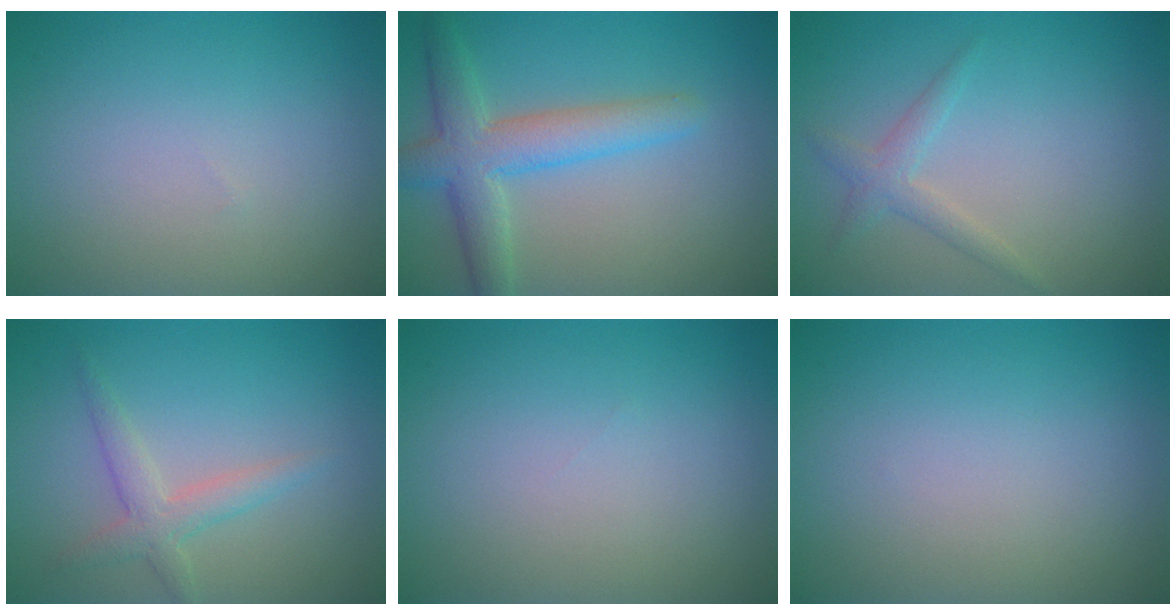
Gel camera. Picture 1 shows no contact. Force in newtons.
{"total": 5.1, "press": 5.1, "slide": 0.2}
{"total": 1.8, "press": 1.8, "slide": 0.1}
{"total": 2.4, "press": 2.4, "slide": 0.1}
{"total": 0.0}
{"total": 0.0}